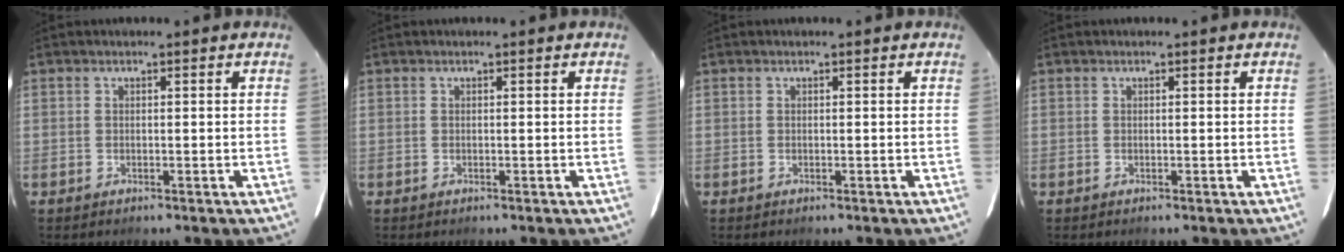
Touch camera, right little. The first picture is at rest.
{"total": 0.0}
{"total": 0.0}
{"total": 0.0}